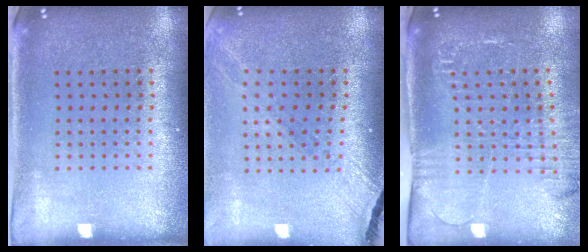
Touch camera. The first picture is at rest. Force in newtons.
{"total": 1.4, "press": 1.4, "slide": 0.1}
{"total": 1.9, "press": 1.9, "slide": 0.4}